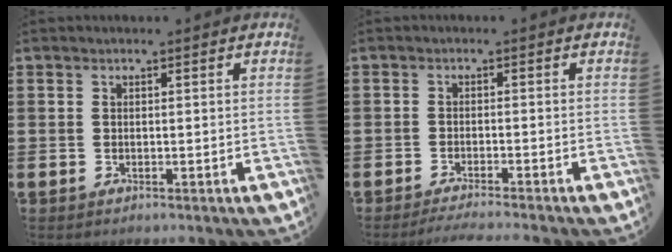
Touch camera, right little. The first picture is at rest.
{"total": 1.4, "force": [-1.3, -0.2, 0.6], "torque": [-0.008, 0.001, -0.025]}